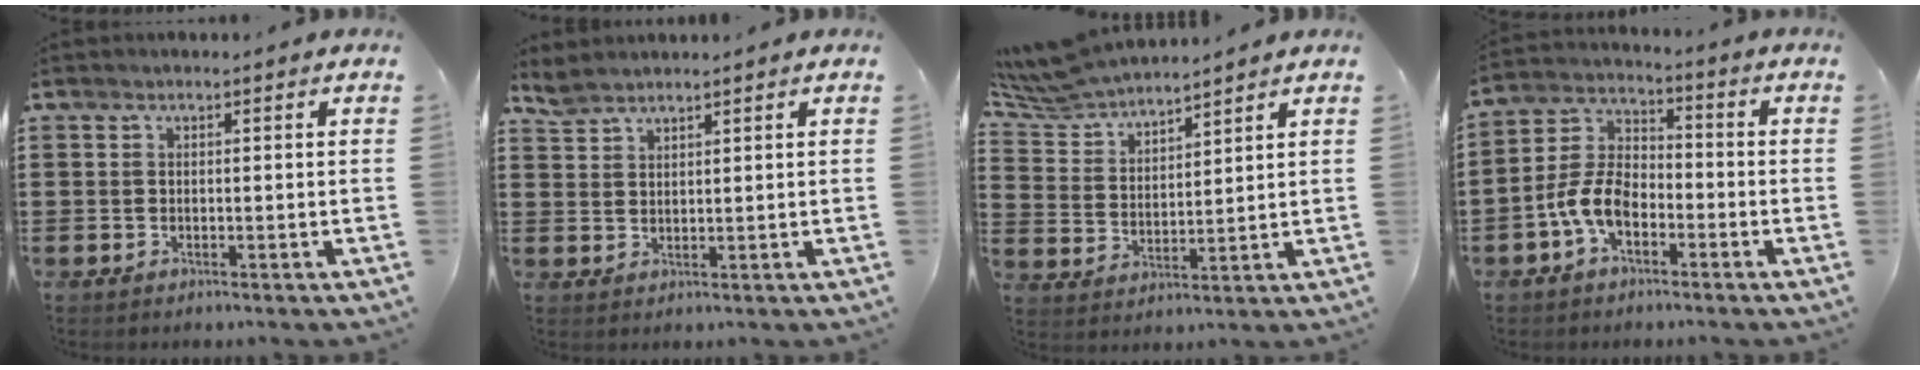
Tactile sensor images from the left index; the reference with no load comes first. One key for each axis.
{"total": 2.5, "fx": 2.3, "fy": 0.6, "fz": 0.4, "tx": -0.015, "ty": 0.000, "tz": 0.047}
{"total": 6.9, "fx": 6.7, "fy": 1.1, "fz": 1.5, "tx": -0.061, "ty": -0.031, "tz": 0.120}
{"total": 7.3, "fx": -3.8, "fy": 4.0, "fz": 4.8, "tx": -0.126, "ty": 0.005, "tz": -0.082}